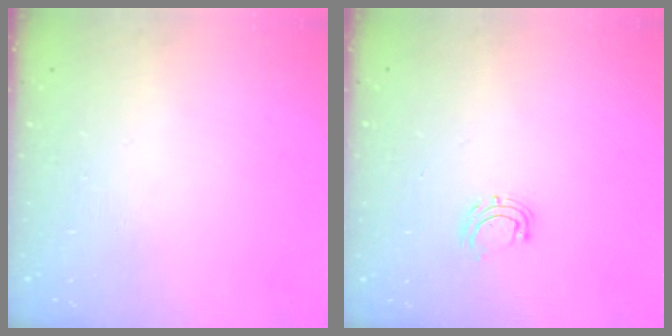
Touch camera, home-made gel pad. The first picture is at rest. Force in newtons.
{"total": 5.4, "press": 5.4, "slide": 0.5}